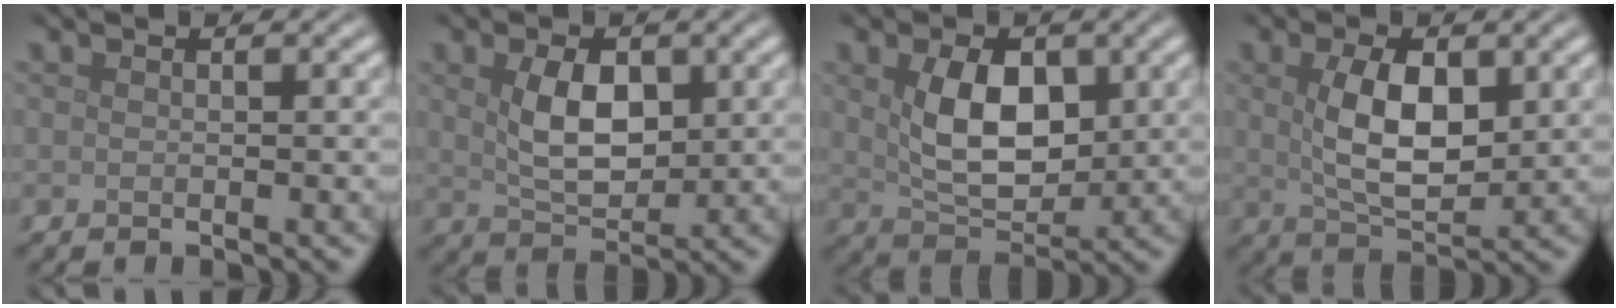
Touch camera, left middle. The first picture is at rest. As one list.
[{"total": 4.7, "force": [1.1, 2.8, 3.7], "torque": [-0.075, -0.003, 0.023]}, {"total": 6.2, "force": [1.2, 3.7, 4.8], "torque": [-0.092, -0.004, 0.027]}, {"total": 5.9, "force": [1.1, 3.0, 5.0], "torque": [-0.099, -0.002, 0.025]}]